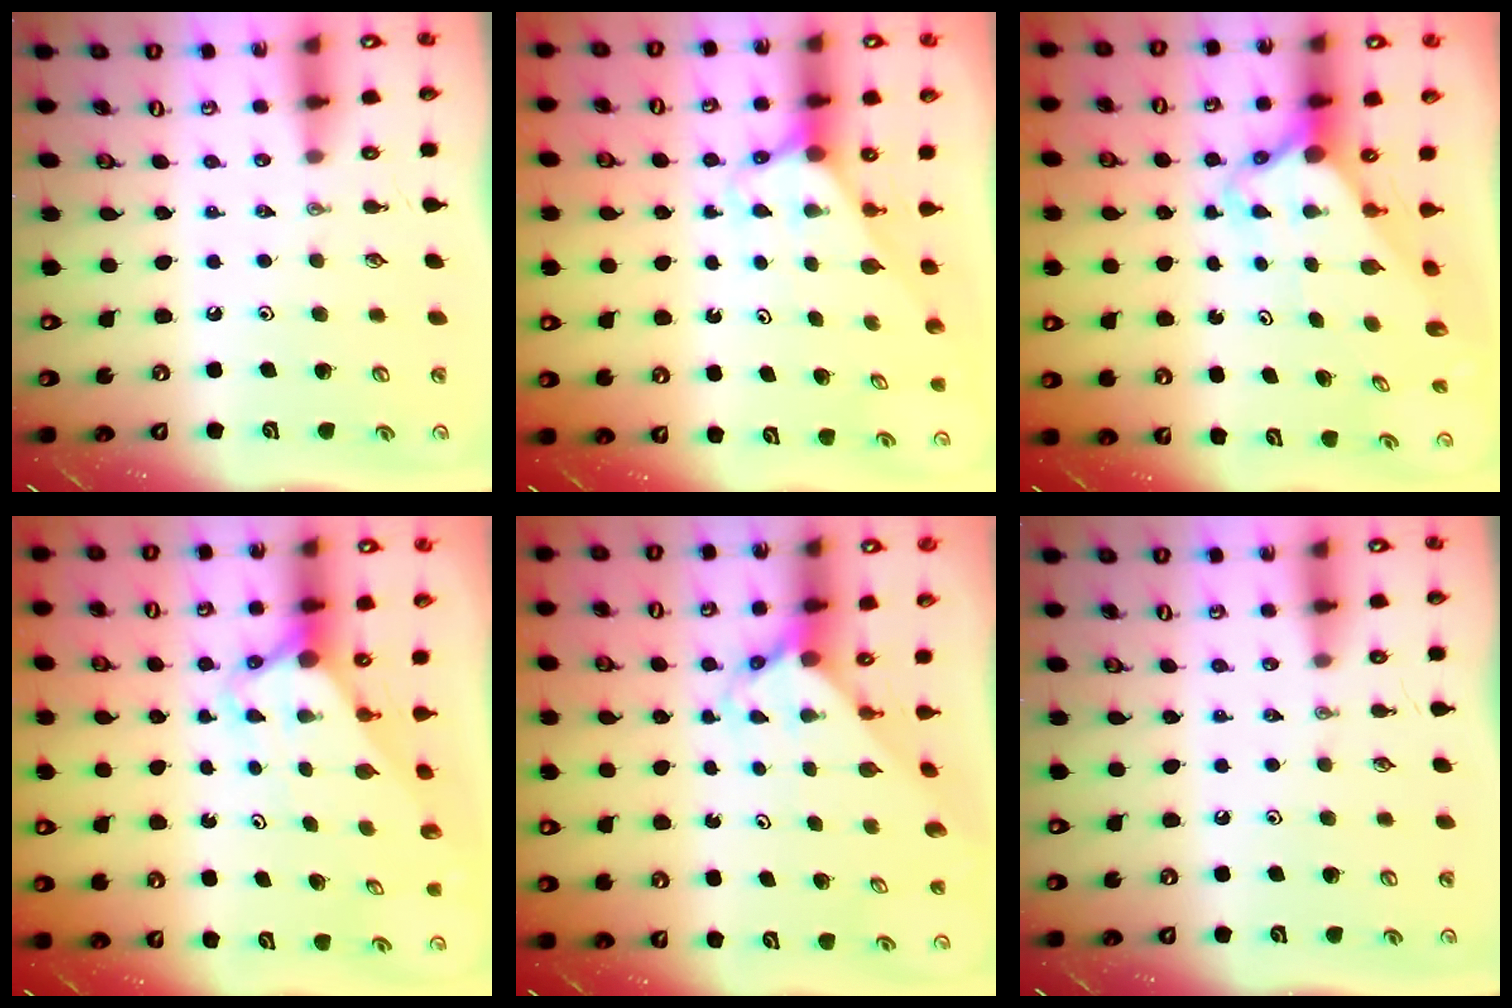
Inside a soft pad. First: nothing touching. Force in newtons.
{"total": 2.7, "press": 2.7, "slide": 0.2}
{"total": 3.8, "press": 3.7, "slide": 0.3}
{"total": 3.1, "press": 3.1, "slide": 0.2}
{"total": 3.6, "press": 3.6, "slide": 0.3}
{"total": 0.0}